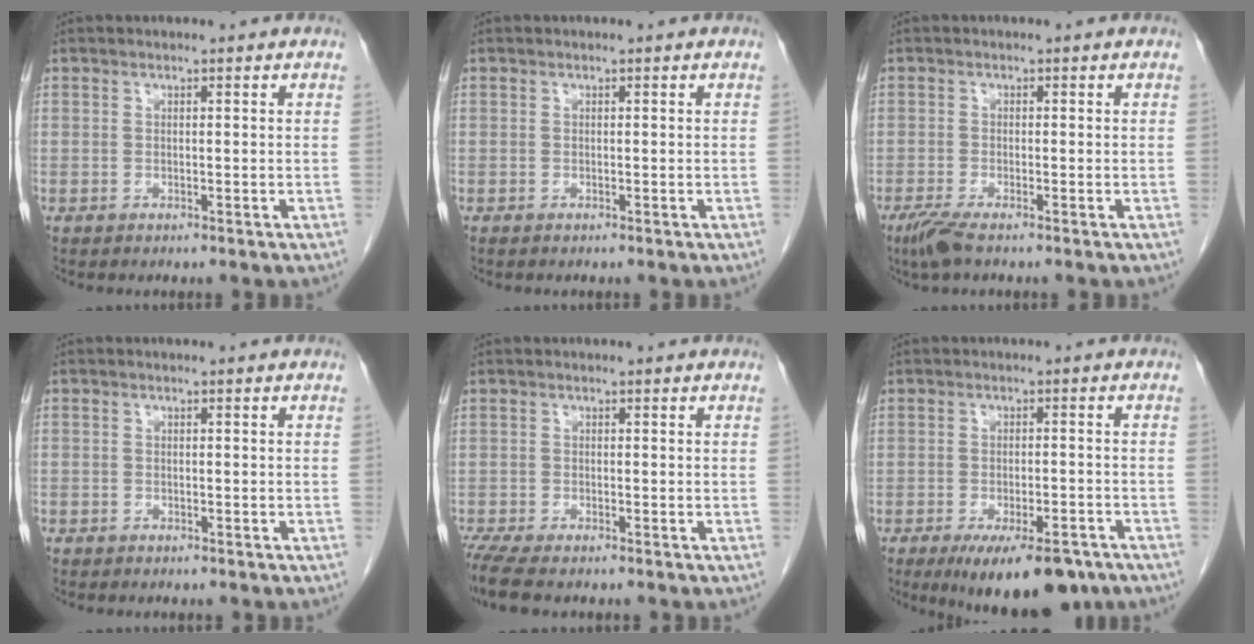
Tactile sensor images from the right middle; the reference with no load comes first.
{"total": 0.0}
{"total": 3.0, "force": [-2.1, 0.3, 2.1], "torque": [-0.048, -0.009, -0.045]}
{"total": 2.0, "force": [-1.6, 1.0, 0.6], "torque": [-0.011, 0.001, -0.017]}
{"total": 6.7, "force": [-5.5, 1.4, 3.6], "torque": [-0.061, -0.013, -0.090]}
{"total": 12.3, "force": [-8.8, 3.9, 7.5], "torque": [-0.095, -0.009, -0.128]}